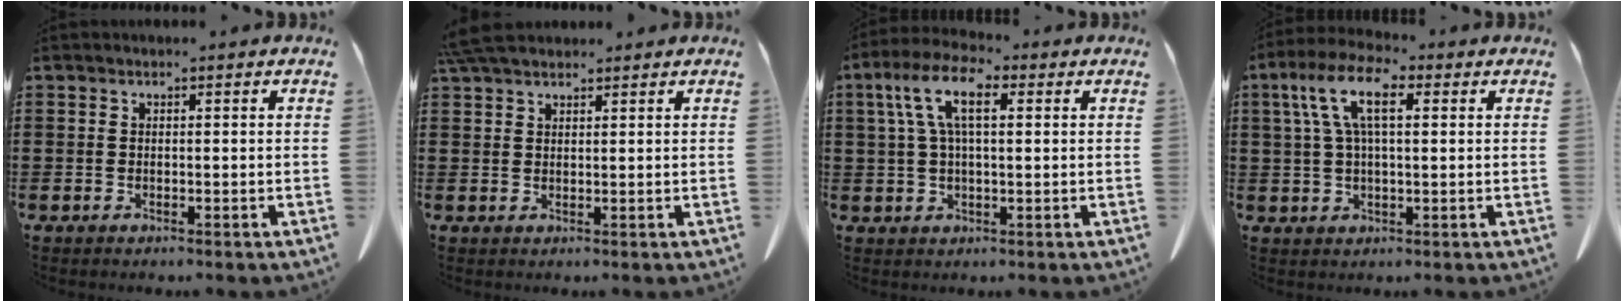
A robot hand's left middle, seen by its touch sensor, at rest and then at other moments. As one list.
[{"total": 4.5, "force": [3.8, 1.1, 2.2], "torque": [-0.053, -0.001, 0.074]}, {"total": 8.1, "force": [2.4, 3.2, 7.0], "torque": [-0.156, 0.007, 0.039]}, {"total": 8.3, "force": [2.5, 3.3, 7.2], "torque": [-0.160, 0.007, 0.041]}]